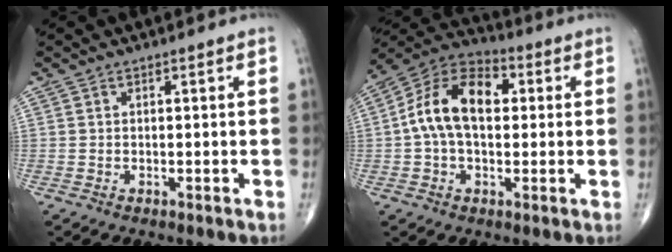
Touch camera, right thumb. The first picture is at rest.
{"total": 14.2, "force": [1.5, 8.6, 11.1], "torque": [-0.194, 0.035, 0.015]}